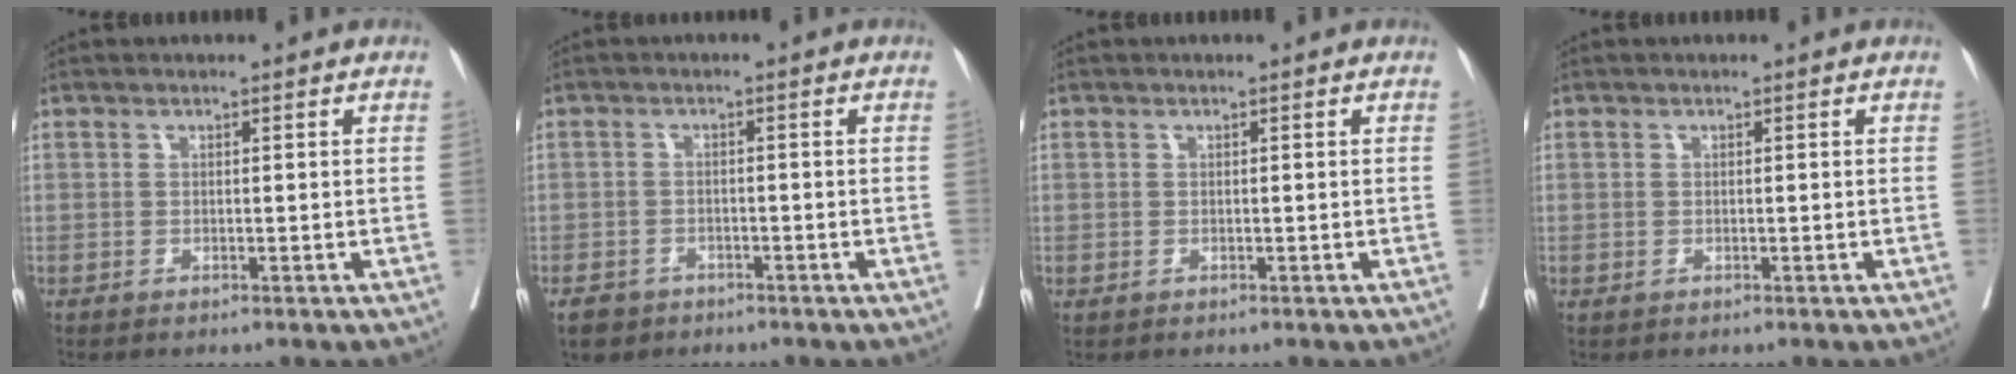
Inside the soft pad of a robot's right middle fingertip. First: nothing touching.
{"total": 3.9, "force": [-2.8, 2.6, 0.8], "torque": [-0.015, 0.002, -0.043]}
{"total": 0.0}
{"total": 0.0}